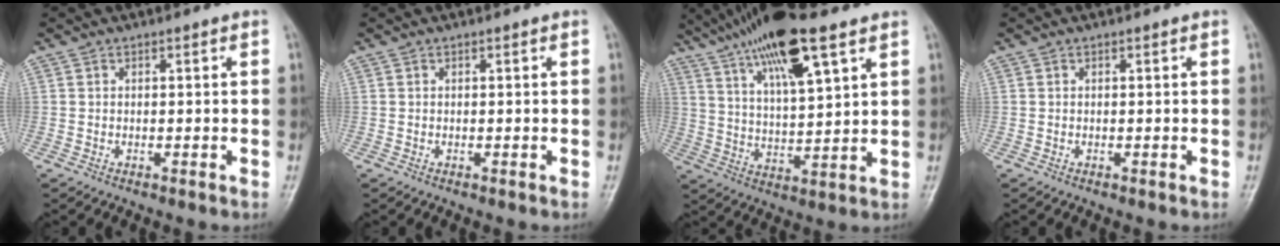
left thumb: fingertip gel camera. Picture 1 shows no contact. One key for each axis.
{"total": 0.0}
{"total": 17.9, "fx": 10.9, "fy": 4.1, "fz": 13.6, "tx": -0.240, "ty": -0.020, "tz": 0.202}
{"total": 0.0}